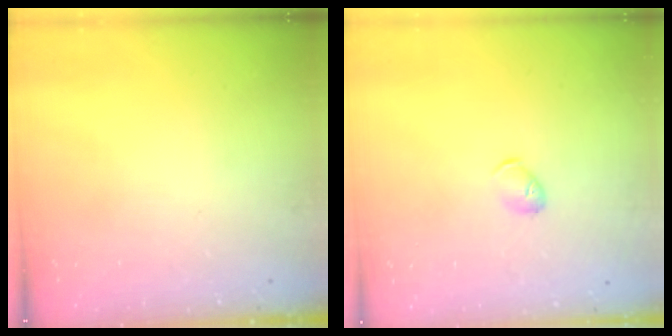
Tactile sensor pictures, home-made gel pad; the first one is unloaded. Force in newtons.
{"total": 4.7, "press": 4.6, "slide": 0.8}